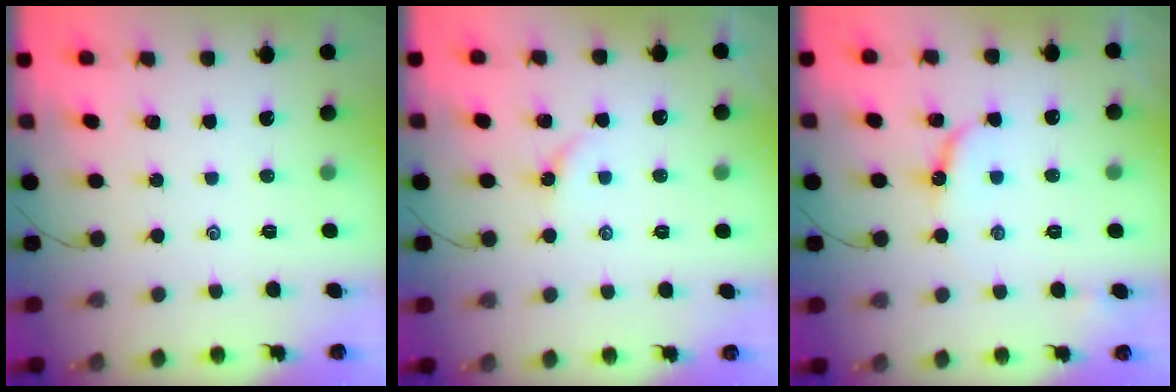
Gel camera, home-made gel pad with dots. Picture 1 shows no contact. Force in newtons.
{"total": 2.5, "press": 2.4, "slide": 0.6}
{"total": 6.8, "press": 6.7, "slide": 0.6}